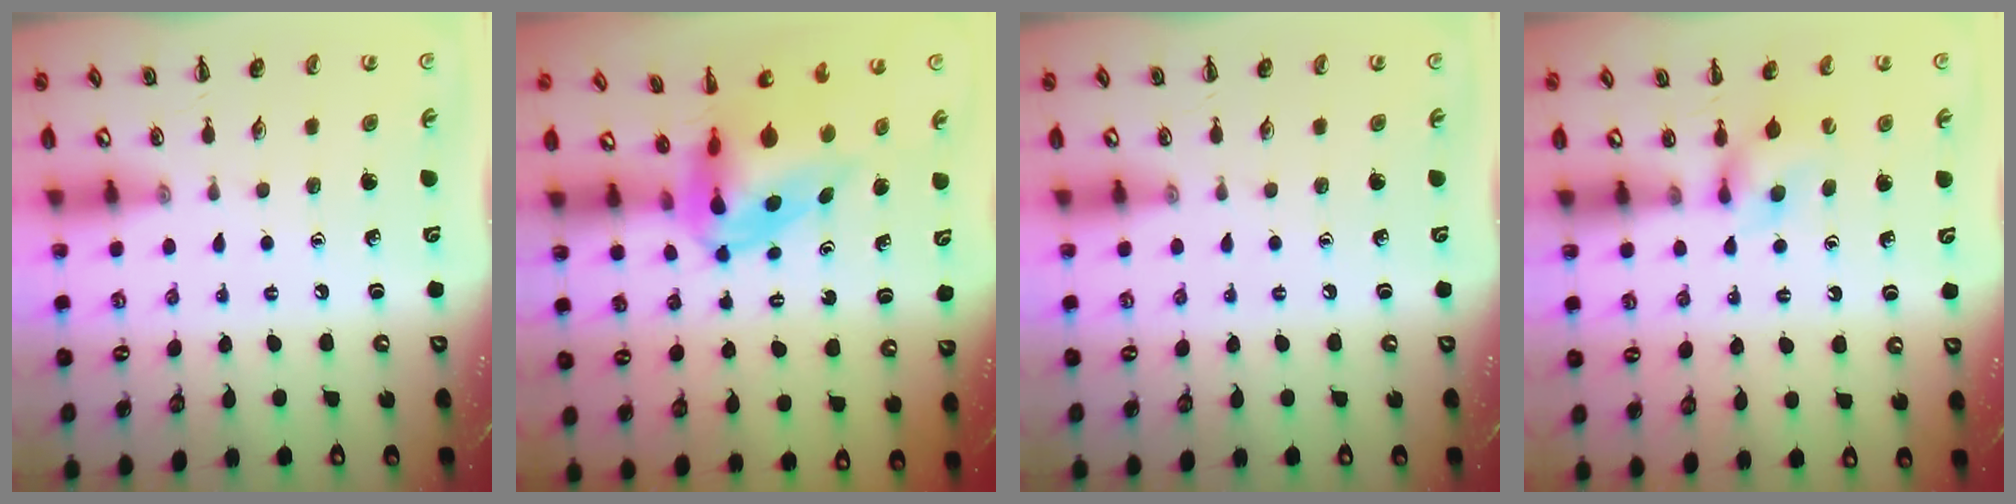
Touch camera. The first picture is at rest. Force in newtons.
{"total": 6.6, "press": 6.3, "slide": 2.0}
{"total": 0.0}
{"total": 6.3, "press": 6.2, "slide": 1.4}